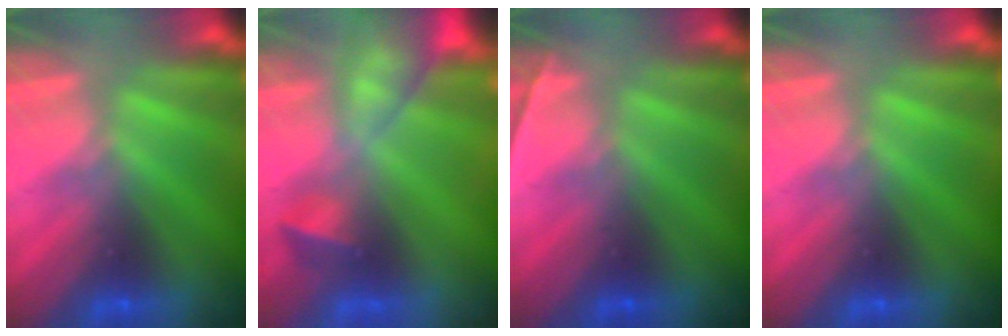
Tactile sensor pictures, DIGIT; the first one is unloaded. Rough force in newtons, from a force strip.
{"total": 9.3}
{"total": 2.2}
{"total": 0.0}